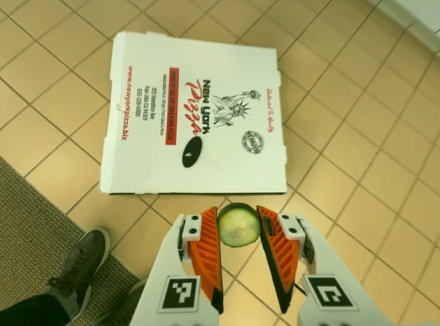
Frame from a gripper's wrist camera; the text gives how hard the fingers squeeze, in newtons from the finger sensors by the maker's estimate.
{"total": 7.5, "left": 7.5, "right": 7.5}